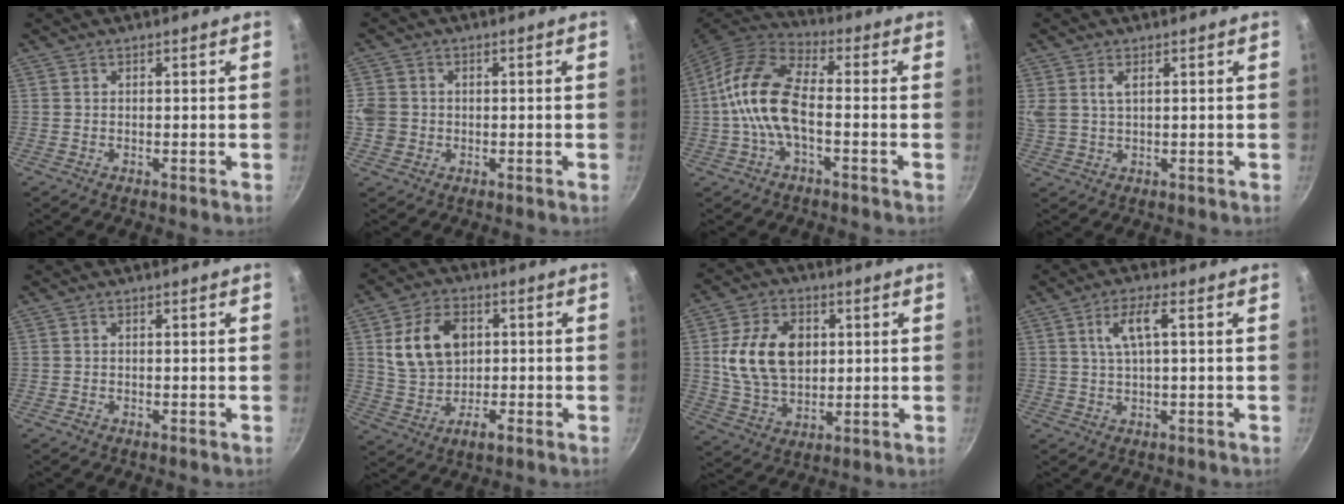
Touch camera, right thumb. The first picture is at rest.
{"total": 4.6, "force": [-0.4, 4.2, 1.9], "torque": [-0.029, 0.009, -0.005]}
{"total": 13.6, "force": [-1.6, 6.4, 11.9], "torque": [-0.249, 0.038, -0.040]}
{"total": 4.2, "force": [1.2, 2.7, 3.0], "torque": [-0.070, 0.007, 0.028]}
{"total": 0.6, "force": [-0.4, 0.4, 0.1], "torque": [0.000, 0.001, -0.008]}
{"total": 12.0, "force": [2.0, 8.4, 8.3], "torque": [-0.130, 0.004, 0.039]}
{"total": 14.6, "force": [2.3, 10.1, 10.3], "torque": [-0.163, -0.003, 0.048]}
{"total": 5.5, "force": [1.5, 1.4, 5.1], "torque": [-0.112, 0.008, 0.033]}